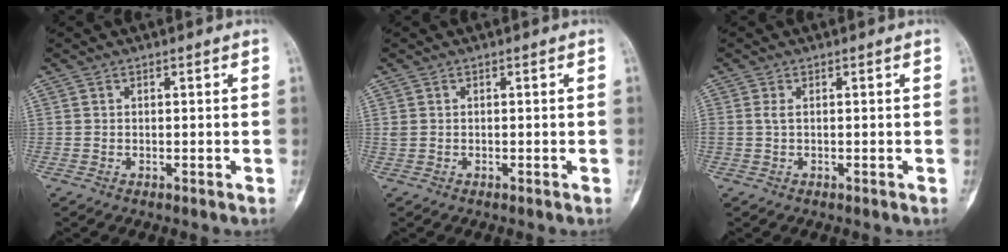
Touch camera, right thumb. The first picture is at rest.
{"total": 0.7, "force": [-0.1, 0.6, 0.4], "torque": [-0.012, 0.002, -0.002]}
{"total": 0.9, "force": [0.0, 0.4, 0.8], "torque": [-0.018, -0.001, -0.002]}